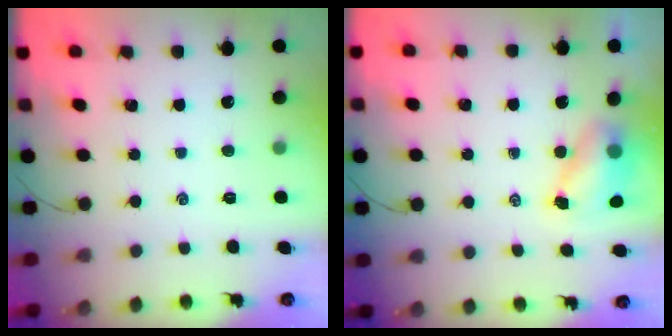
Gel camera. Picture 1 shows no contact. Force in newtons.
{"total": 5.7, "press": 5.7, "slide": 0.7}